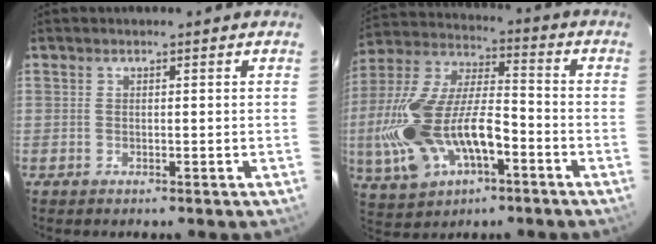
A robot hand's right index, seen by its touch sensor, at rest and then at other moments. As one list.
[{"total": 22.0, "force": [-6.9, 11.0, 17.7], "torque": [-0.403, -0.011, -0.116]}]